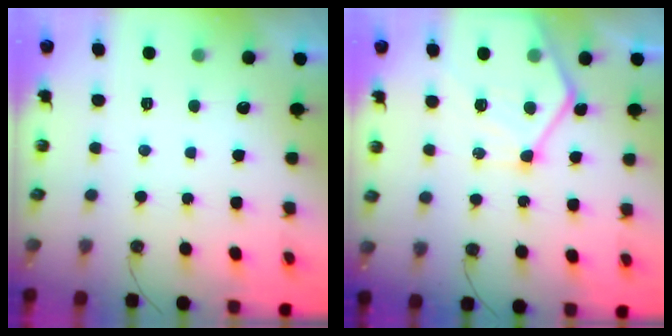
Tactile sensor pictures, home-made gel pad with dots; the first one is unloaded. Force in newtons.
{"total": 13.3, "press": 13.2, "slide": 1.1}